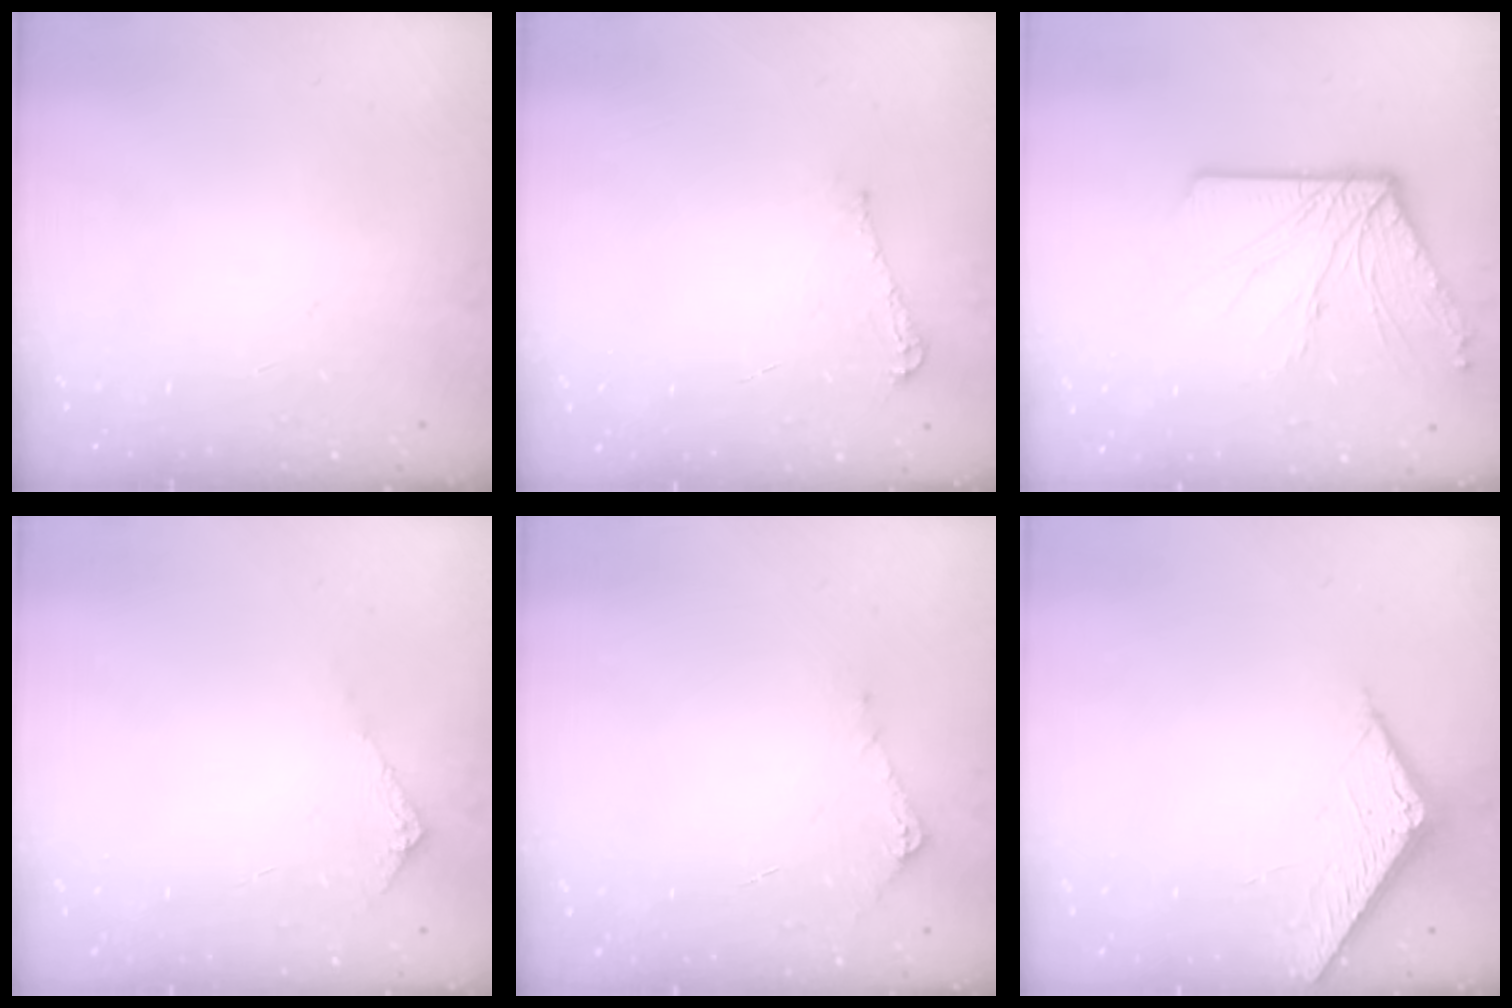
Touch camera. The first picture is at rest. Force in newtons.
{"total": 5.3, "press": 5.2, "slide": 0.5}
{"total": 12.4, "press": 12.4, "slide": 0.5}
{"total": 5.8, "press": 5.8, "slide": 0.8}
{"total": 5.1, "press": 5.0, "slide": 0.7}
{"total": 7.4, "press": 7.4, "slide": 0.2}